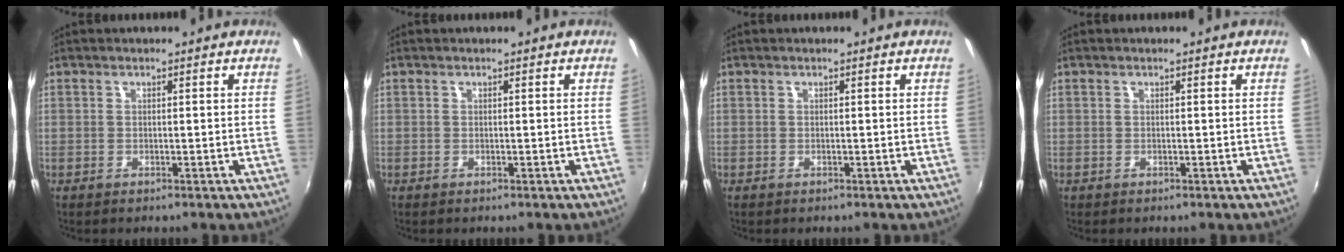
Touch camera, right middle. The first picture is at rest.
{"total": 0.0}
{"total": 0.0}
{"total": 0.0}